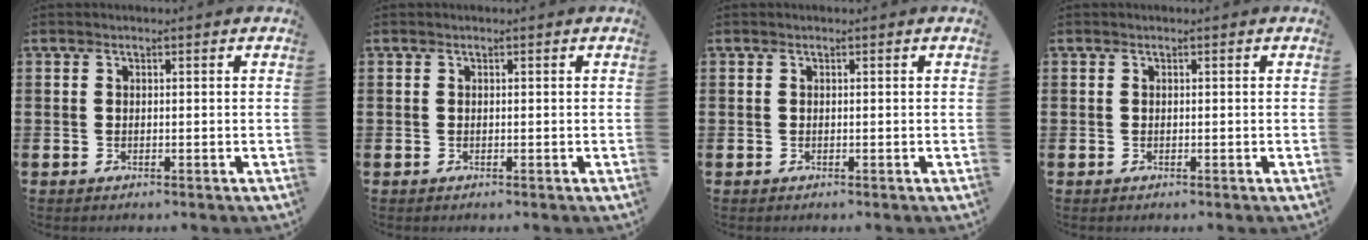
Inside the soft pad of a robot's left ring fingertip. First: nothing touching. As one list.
[{"total": 0.0}, {"total": 0.0}, {"total": 0.0}]